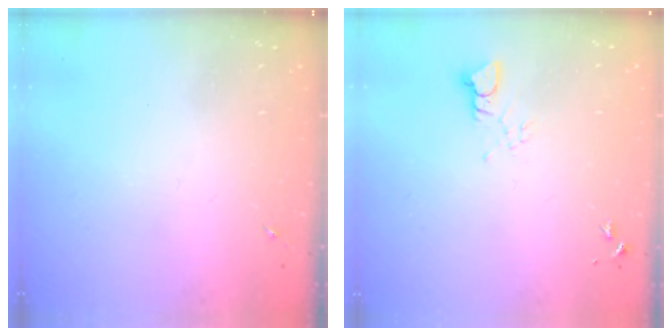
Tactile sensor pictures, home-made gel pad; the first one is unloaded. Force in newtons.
{"total": 3.4, "press": 3.4, "slide": 0.3}